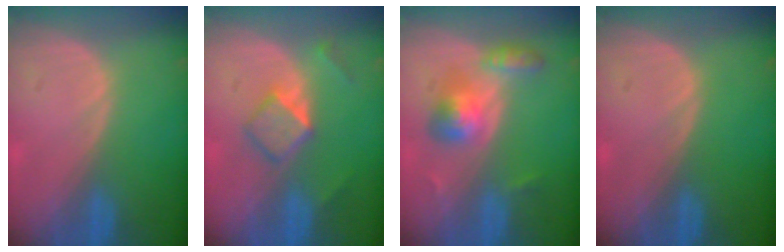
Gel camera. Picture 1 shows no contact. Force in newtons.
{"total": 5.4, "press": 4.6, "slide": 2.8}
{"total": 5.7, "press": 5.4, "slide": 1.6}
{"total": 0.0}